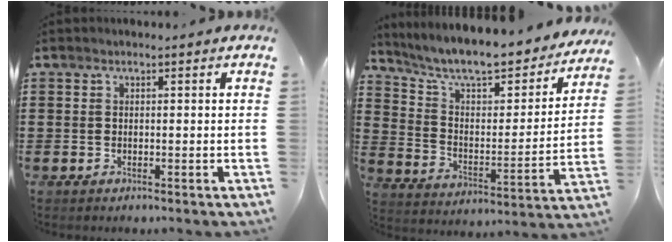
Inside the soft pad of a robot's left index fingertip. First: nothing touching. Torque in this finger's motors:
{"motor_torque": [1.93, -0.21, 0.45, 0.21]}